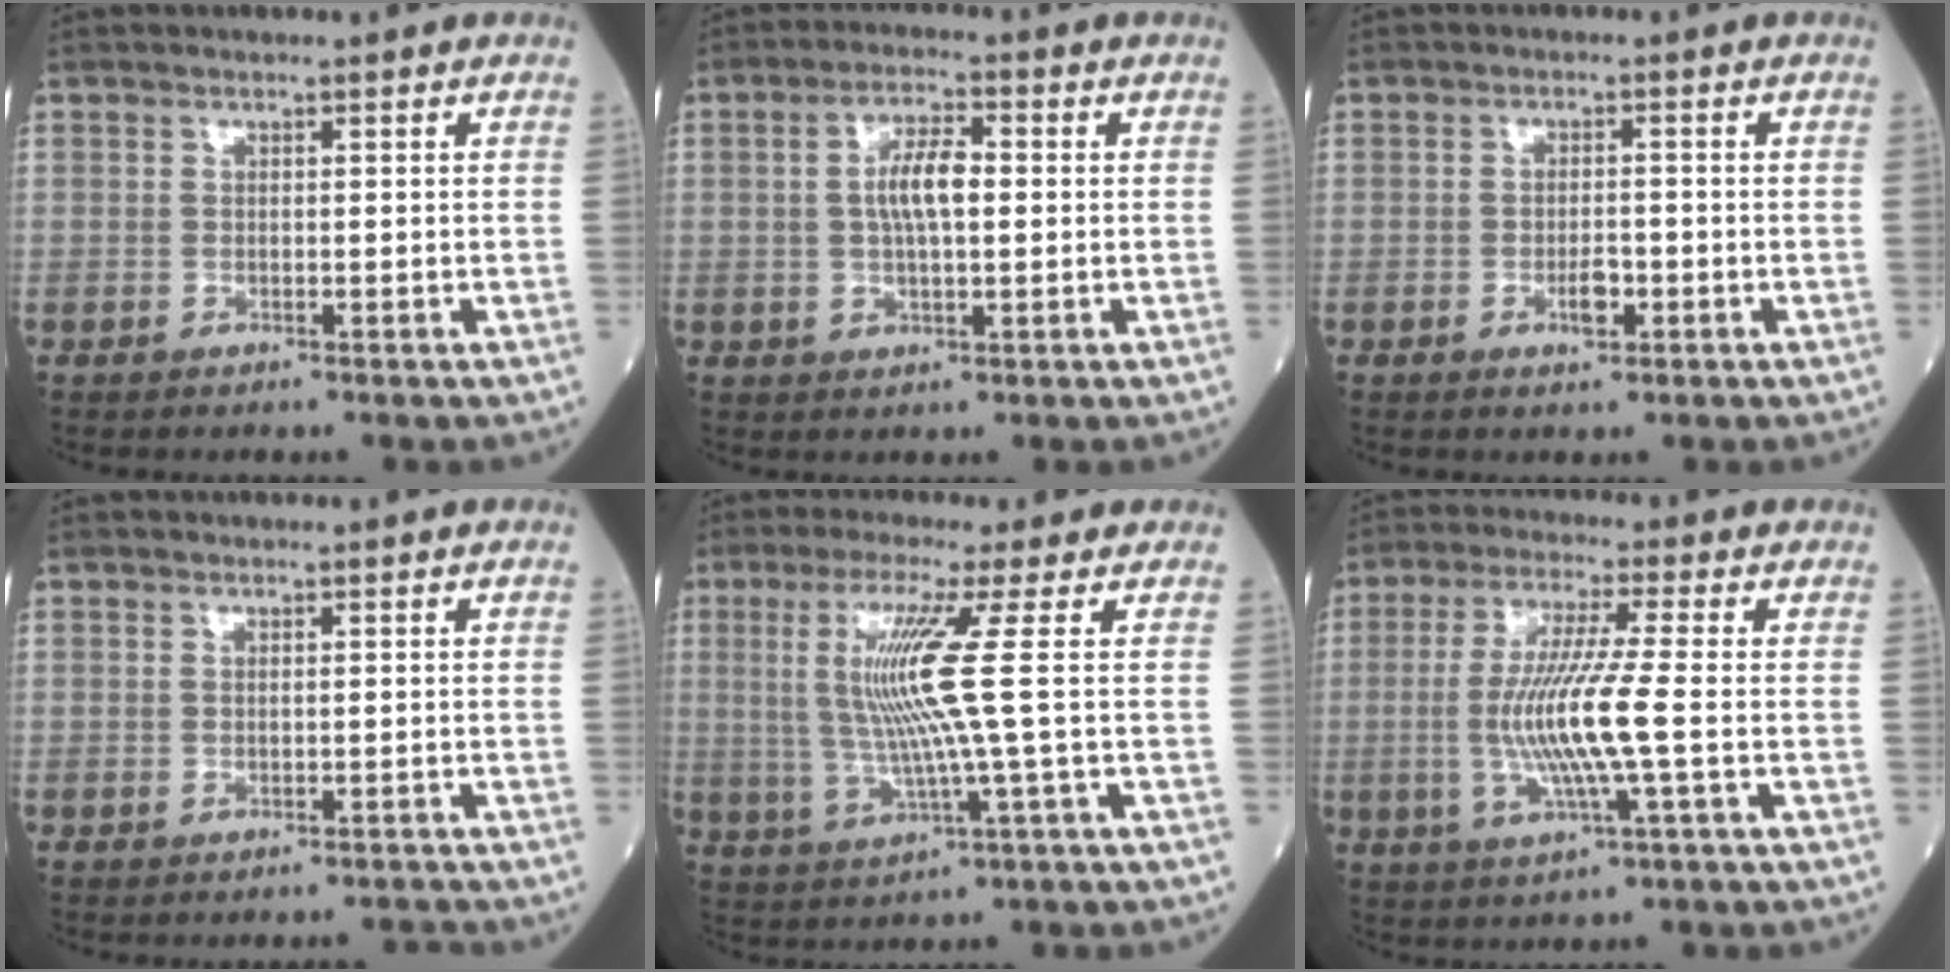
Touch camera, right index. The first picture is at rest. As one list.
[{"total": 6.2, "force": [0.5, 1.8, 5.9], "torque": [-0.116, 0.010, 0.007]}, {"total": 2.8, "force": [-1.2, 1.0, 2.3], "torque": [-0.039, 0.001, -0.018]}, {"total": 0.9, "force": [-0.9, 0.0, 0.1], "torque": [0.002, -0.002, -0.010]}, {"total": 9.4, "force": [1.4, -2.0, 9.1], "torque": [-0.189, -0.003, 0.031]}, {"total": 10.0, "force": [-1.3, -0.4, 9.9], "torque": [-0.205, -0.005, -0.029]}]